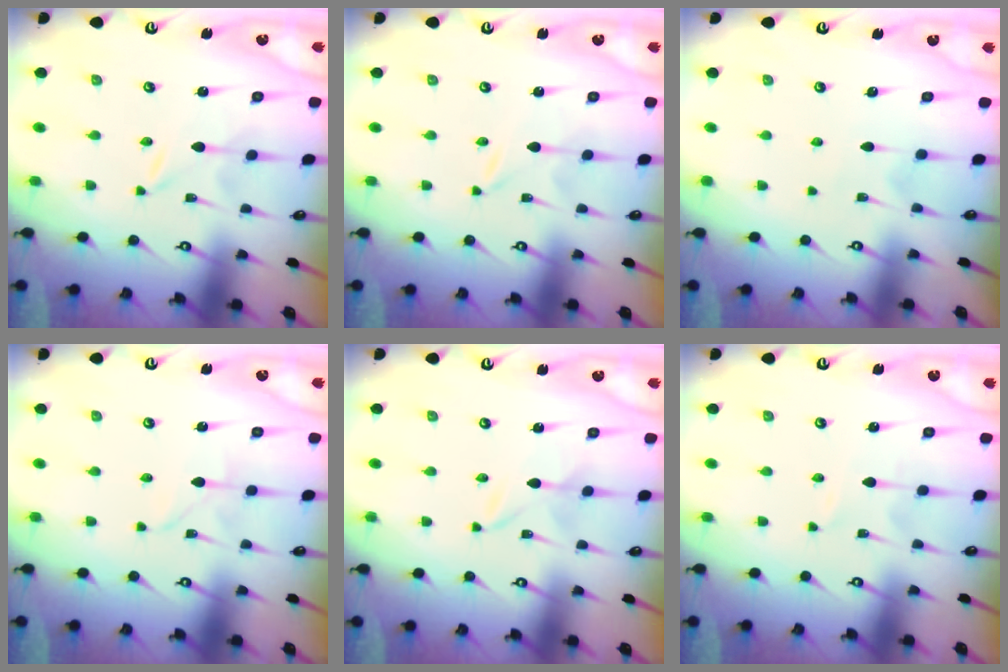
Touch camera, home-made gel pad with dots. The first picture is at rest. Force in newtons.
{"total": 0.0}
{"total": 2.7, "press": 2.7, "slide": 0.4}
{"total": 1.8, "press": 1.8, "slide": 0.1}
{"total": 1.5, "press": 1.5, "slide": 0.2}
{"total": 1.9, "press": 1.9, "slide": 0.2}